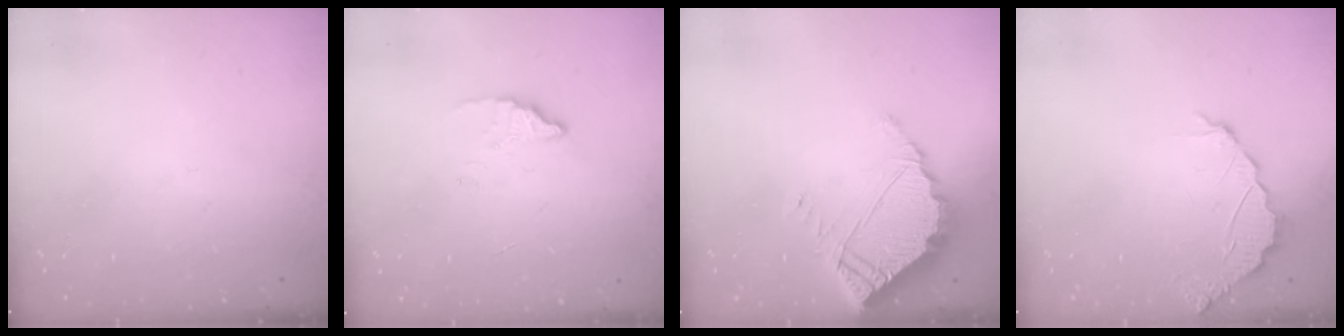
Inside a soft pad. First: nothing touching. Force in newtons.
{"total": 1.9, "press": 1.9, "slide": 0.0}
{"total": 7.4, "press": 7.4, "slide": 0.2}
{"total": 2.2, "press": 2.2, "slide": 0.2}